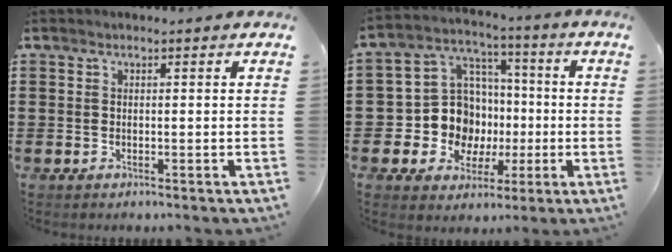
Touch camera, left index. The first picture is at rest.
{"total": 10.8, "force": [-1.3, 10.2, 3.4], "torque": [-0.113, 0.010, -0.016]}